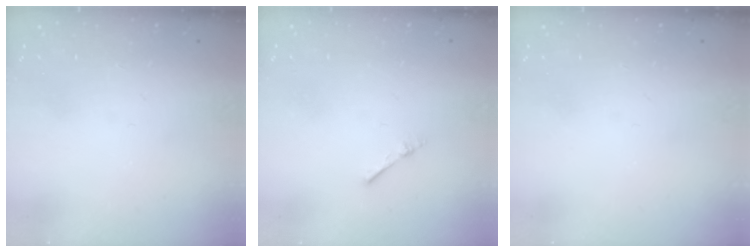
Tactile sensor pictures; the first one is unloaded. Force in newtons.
{"total": 1.7, "press": 1.7, "slide": 0.3}
{"total": 0.0}